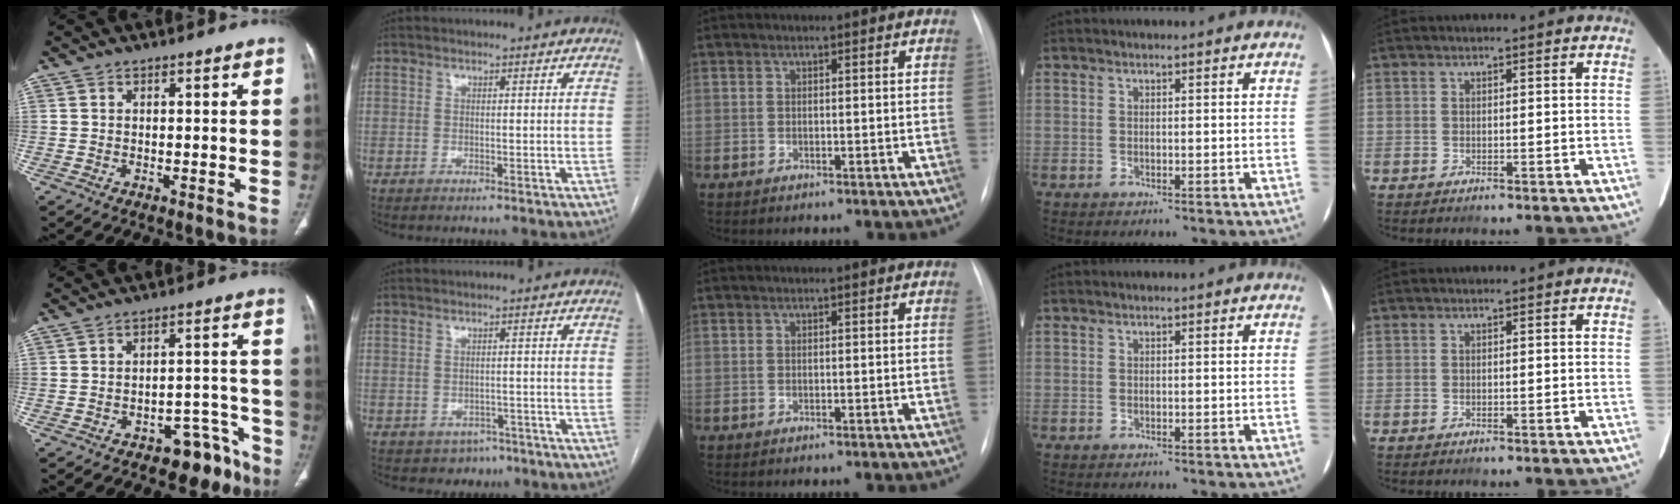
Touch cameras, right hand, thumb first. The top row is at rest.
{"thumb": {"total": 8.0, "force": [-6.0, 4.5, 2.8], "torque": [0.002, 0.080, -0.082]}, "index": {"total": 3.5, "force": [-2.1, 2.7, 0.9], "torque": [-0.003, 0.006, -0.021]}}